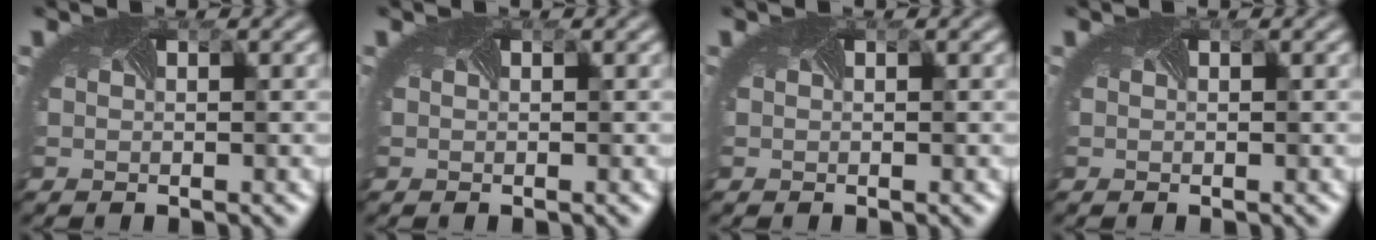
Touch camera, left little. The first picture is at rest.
{"total": 0.0}
{"total": 0.0}
{"total": 0.0}